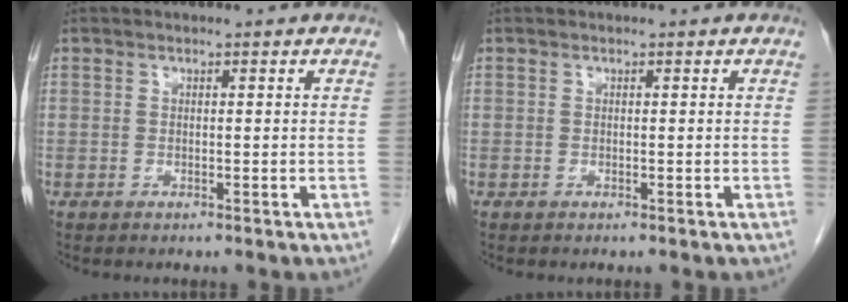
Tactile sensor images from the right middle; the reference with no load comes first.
{"total": 0.0}